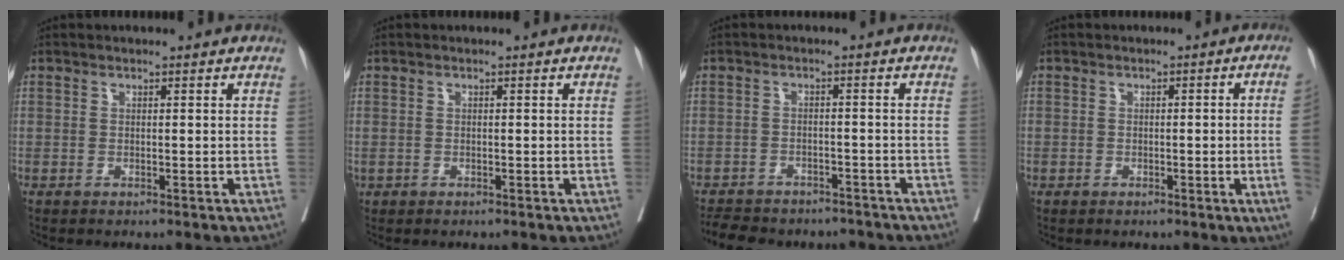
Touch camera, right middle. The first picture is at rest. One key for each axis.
{"total": 0.0}
{"total": 12.3, "fx": -10.8, "fy": 4.4, "fz": 3.9, "tx": -0.083, "ty": 0.003, "tz": -0.139}
{"total": 4.0, "fx": -0.5, "fy": -0.4, "fz": 3.9, "tx": -0.045, "ty": 0.002, "tz": -0.009}